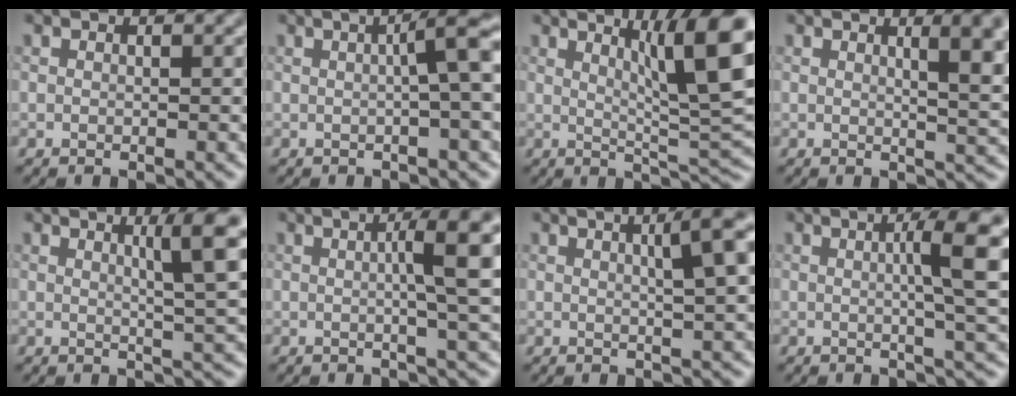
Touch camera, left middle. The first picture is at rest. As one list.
[{"total": 5.2, "force": [0.6, 0.8, 5.1], "torque": [-0.069, 0.015, 0.004]}, {"total": 9.0, "force": [3.3, 1.5, 8.2], "torque": [-0.107, 0.003, 0.057]}, {"total": 5.8, "force": [1.9, 1.9, 5.2], "torque": [-0.040, 0.006, 0.023]}, {"total": 5.9, "force": [2.0, 0.8, 5.5], "torque": [-0.070, 0.004, 0.031]}, {"total": 6.7, "force": [1.0, 1.2, 6.5], "torque": [-0.078, 0.017, 0.012]}, {"total": 5.8, "force": [1.7, 1.1, 5.4], "torque": [-0.059, 0.013, 0.024]}, {"total": 6.2, "force": [0.9, 0.9, 6.1], "torque": [-0.083, 0.008, 0.012]}]